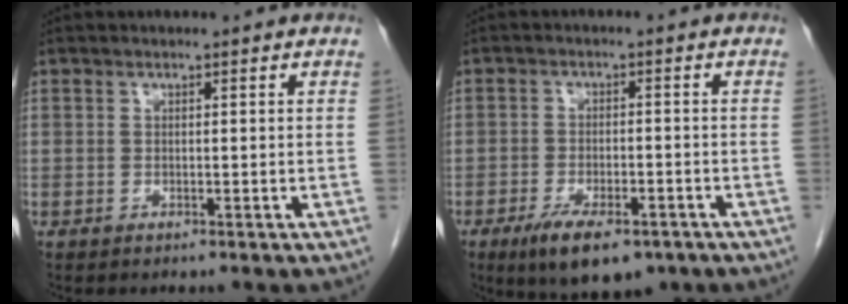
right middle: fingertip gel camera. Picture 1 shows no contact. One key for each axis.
{"total": 8.6, "fx": -5.7, "fy": 3.4, "fz": 5.5, "tx": -0.088, "ty": -0.009, "tz": -0.087}